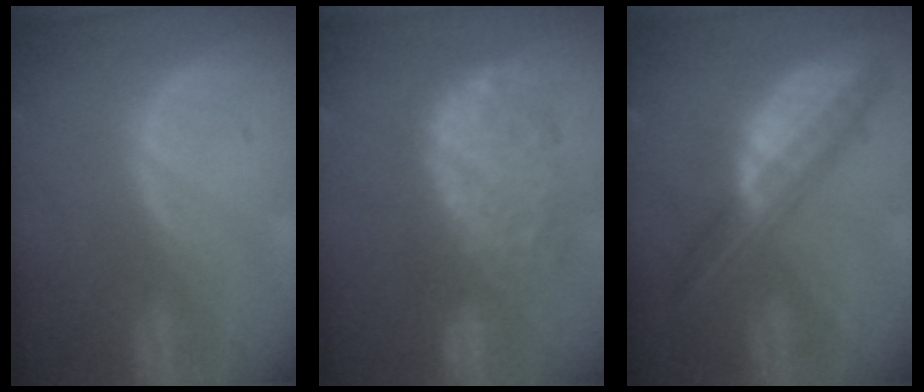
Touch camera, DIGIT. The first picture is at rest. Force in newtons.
{"total": 10.1, "press": 9.6, "slide": 3.1}
{"total": 7.9, "press": 6.6, "slide": 4.2}